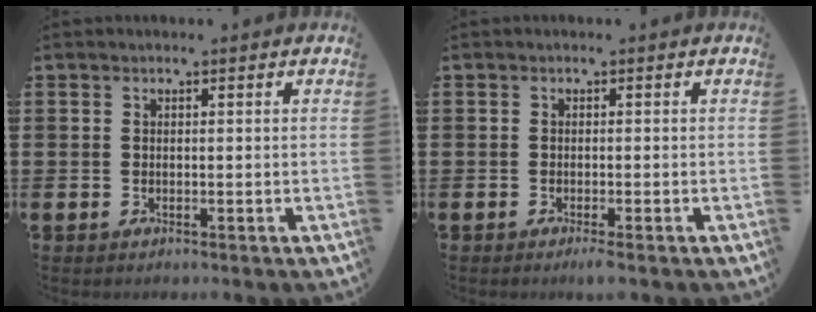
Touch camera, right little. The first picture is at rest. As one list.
[{"total": 1.2, "force": [-0.7, 0.1, 1.0], "torque": [-0.016, -0.003, -0.012]}]